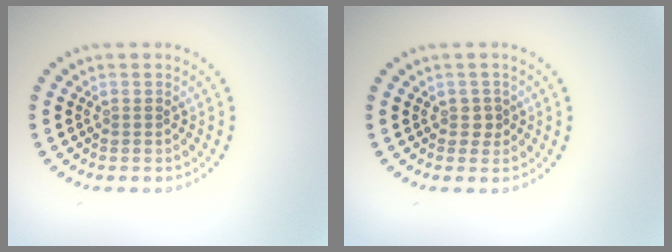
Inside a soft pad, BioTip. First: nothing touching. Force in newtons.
{"total": 1.0, "press": 0.9, "slide": 0.4}